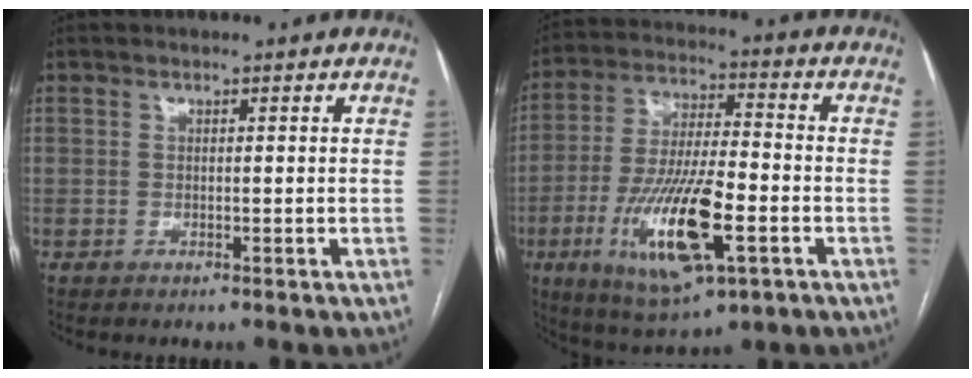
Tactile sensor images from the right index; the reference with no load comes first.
{"total": 16.7, "force": [-5.7, 4.0, 15.1], "torque": [-0.300, -0.019, -0.091]}